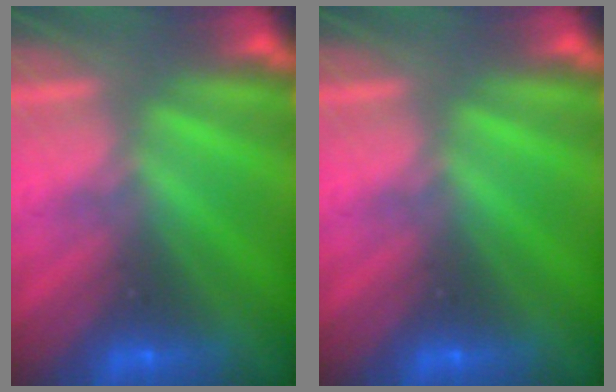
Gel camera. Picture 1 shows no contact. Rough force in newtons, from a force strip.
{"total": 0.0}